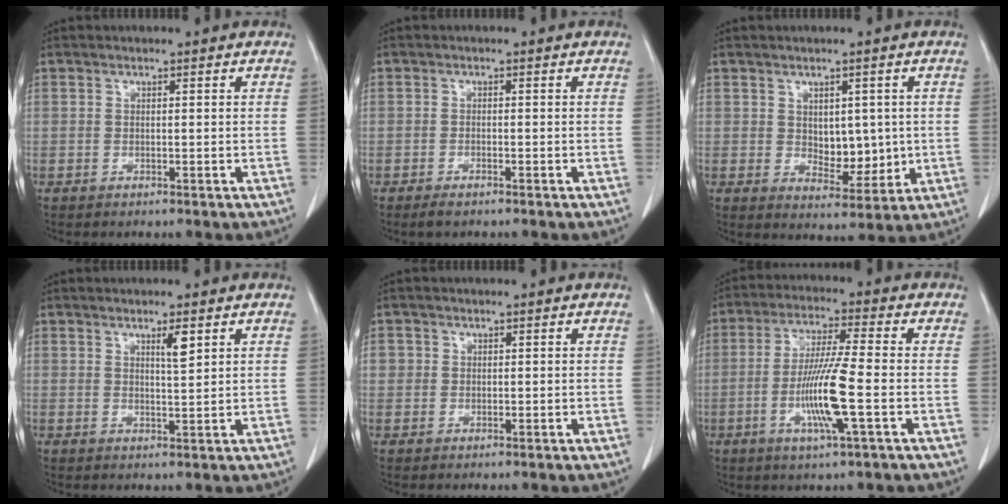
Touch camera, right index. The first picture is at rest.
{"total": 2.0, "force": [-1.6, 0.4, 1.1], "torque": [-0.025, -0.005, -0.024]}
{"total": 5.8, "force": [0.4, 3.5, 4.6], "torque": [-0.061, -0.006, 0.022]}
{"total": 2.6, "force": [1.4, 0.2, 2.2], "torque": [-0.040, -0.004, 0.024]}
{"total": 1.7, "force": [0.3, 1.6, 0.3], "torque": [0.008, 0.003, 0.003]}
{"total": 10.4, "force": [-2.7, -0.3, 10.0], "torque": [-0.198, -0.012, -0.055]}